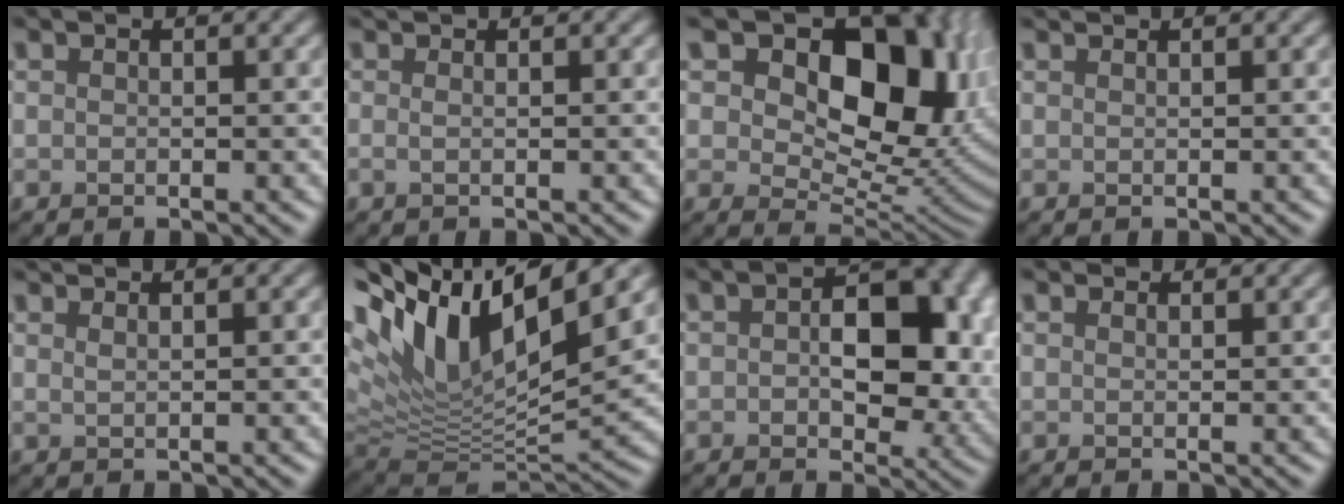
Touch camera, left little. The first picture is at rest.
{"total": 0.7, "force": [0.4, -0.1, 0.6], "torque": [-0.015, -0.001, 0.005]}
{"total": 15.9, "force": [5.0, 10.0, 11.3], "torque": [-0.146, 0.016, 0.077]}
{"total": 0.7, "force": [0.6, -0.3, 0.1], "torque": [-0.003, 0.003, 0.011]}
{"total": 1.0, "force": [0.9, -0.1, 0.4], "torque": [-0.013, 0.002, 0.016]}
{"total": 13.9, "force": [6.0, 5.7, 11.2], "torque": [-0.224, 0.019, 0.104]}
{"total": 10.2, "force": [0.7, 6.2, 8.1], "torque": [-0.103, 0.003, 0.004]}
{"total": 1.3, "force": [1.2, 0.4, 0.3], "torque": [-0.012, 0.002, 0.018]}